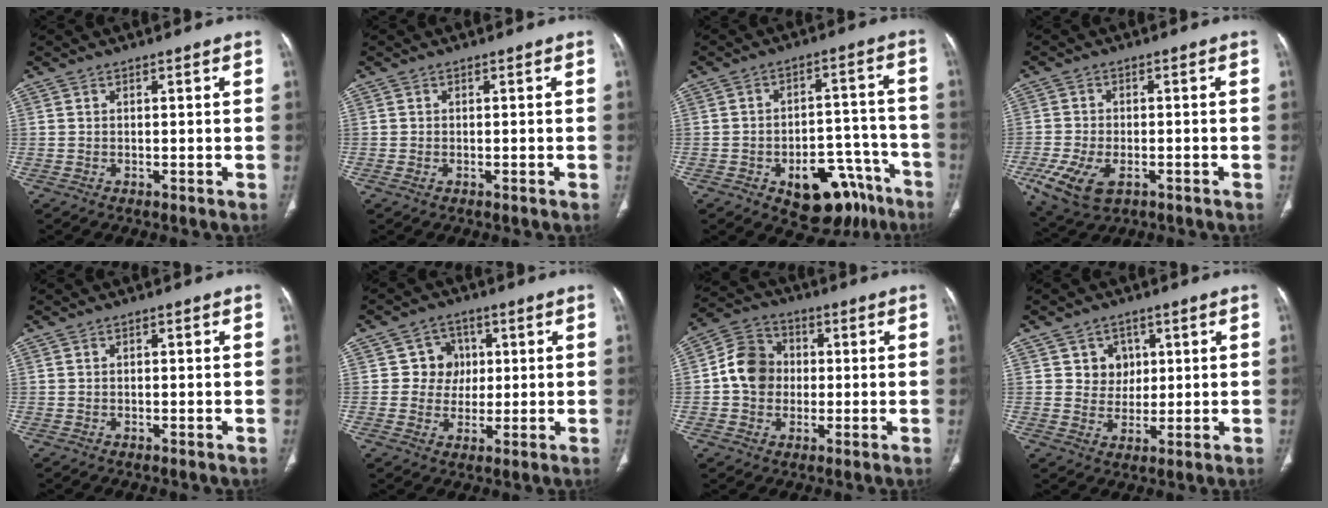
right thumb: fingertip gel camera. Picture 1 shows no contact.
{"total": 0.9, "force": [-0.4, 0.4, 0.8], "torque": [-0.017, 0.005, -0.003]}
{"total": 15.8, "force": [-9.0, 9.1, 9.4], "torque": [-0.077, 0.073, -0.118]}
{"total": 9.8, "force": [-4.2, 5.4, 7.0], "torque": [-0.149, 0.000, -0.069]}
{"total": 0.6, "force": [0.1, 0.3, 0.5], "torque": [-0.009, 0.003, 0.002]}
{"total": 6.3, "force": [1.1, 6.1, 1.3], "torque": [0.023, 0.009, 0.011]}
{"total": 9.7, "force": [0.0, 8.4, 4.8], "torque": [-0.066, 0.023, -0.011]}
{"total": 5.4, "force": [1.8, 4.9, 1.4], "torque": [0.011, -0.003, 0.028]}